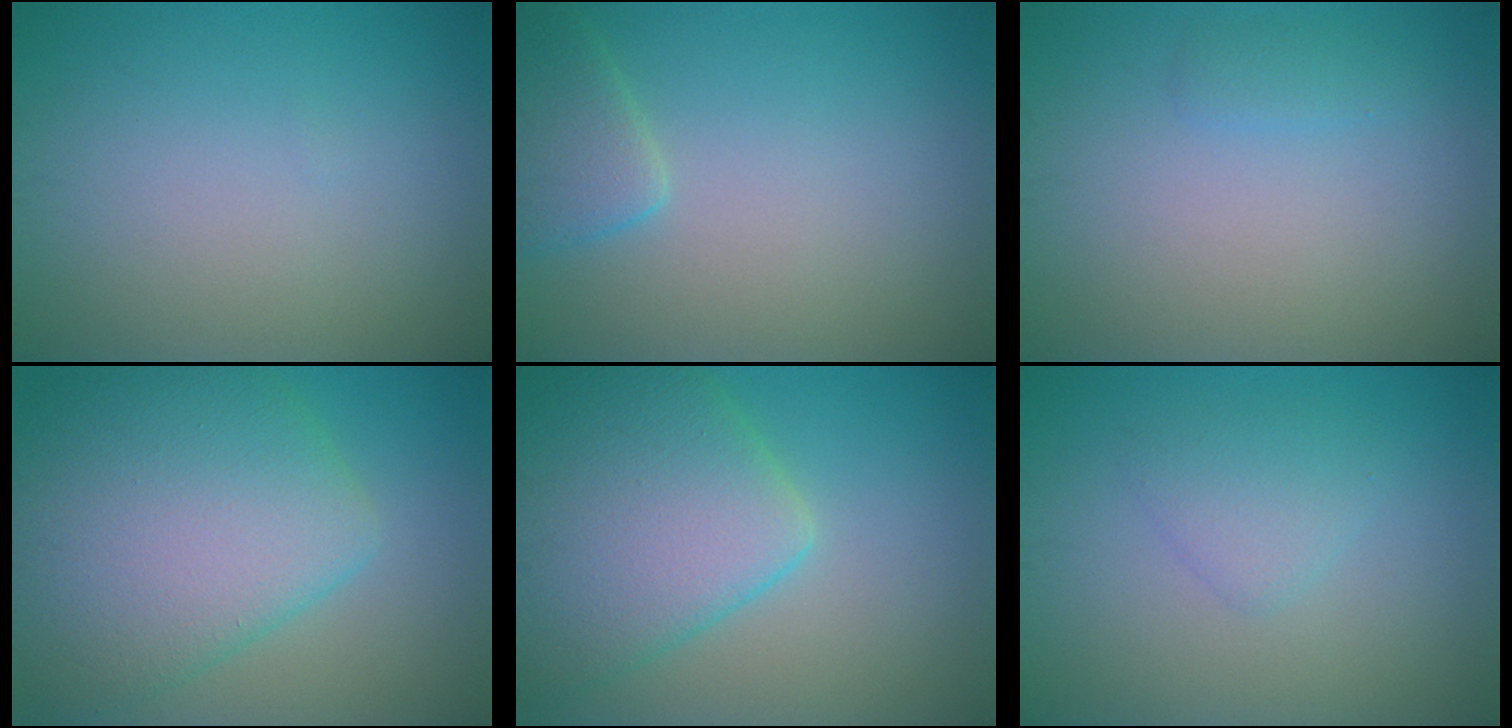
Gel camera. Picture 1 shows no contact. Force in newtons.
{"total": 2.8, "press": 2.7, "slide": 0.3}
{"total": 0.8, "press": 0.8, "slide": 0.1}
{"total": 9.9, "press": 9.9, "slide": 0.3}
{"total": 8.8, "press": 8.8, "slide": 0.4}
{"total": 1.9, "press": 1.8, "slide": 0.1}